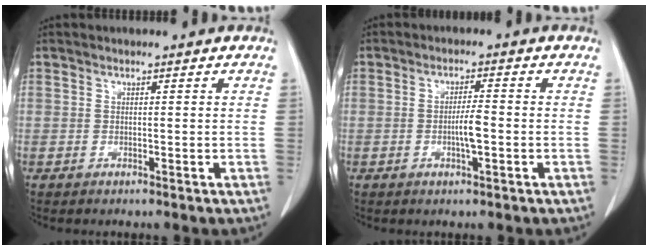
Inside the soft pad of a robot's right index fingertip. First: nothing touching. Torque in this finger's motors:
{"motor_torque": [0.65, 0.16, 0.32, 0.04]}